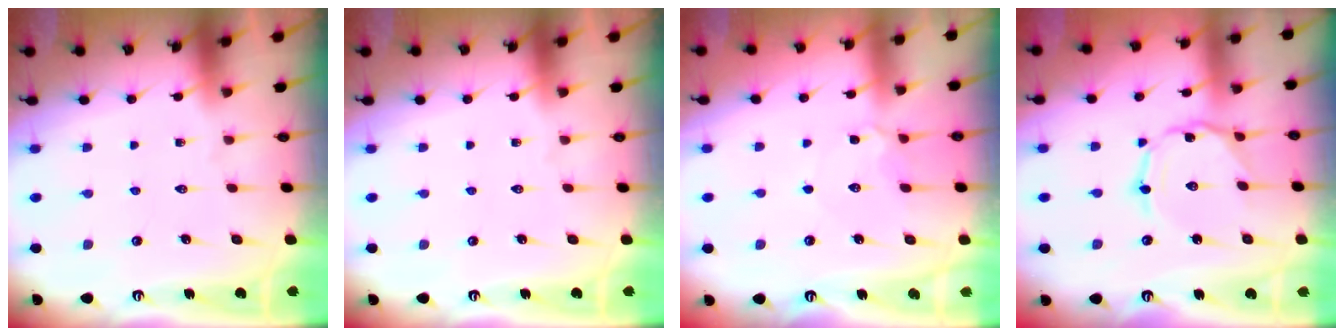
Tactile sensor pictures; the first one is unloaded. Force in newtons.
{"total": 0.0}
{"total": 4.7, "press": 4.6, "slide": 0.6}
{"total": 2.3, "press": 2.3, "slide": 0.3}